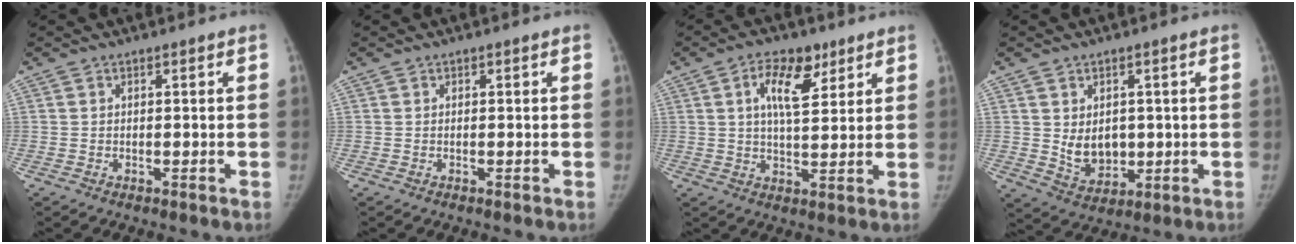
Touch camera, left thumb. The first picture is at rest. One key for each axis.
{"total": 0.0}
{"total": 8.9, "fx": 4.1, "fy": 4.4, "fz": 6.6, "tx": -0.087, "ty": -0.018, "tz": 0.066}
{"total": 7.3, "fx": 0.6, "fy": 5.4, "fz": 4.9, "tx": -0.050, "ty": -0.016, "tz": 0.029}